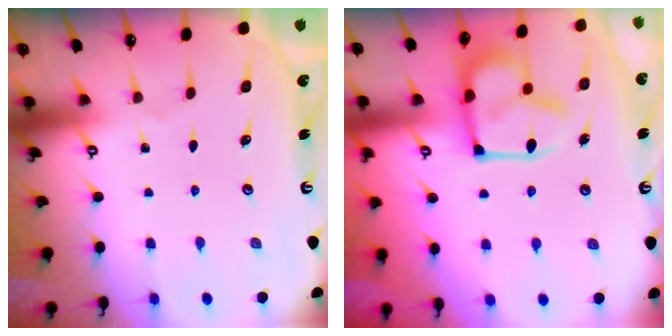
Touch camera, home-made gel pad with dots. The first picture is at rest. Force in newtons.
{"total": 13.6, "press": 13.6, "slide": 1.3}